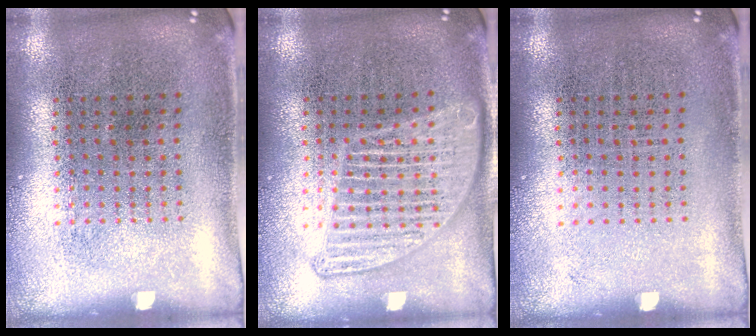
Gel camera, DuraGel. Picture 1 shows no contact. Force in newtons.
{"total": 1.6, "press": 1.6, "slide": 0.1}
{"total": 0.0}